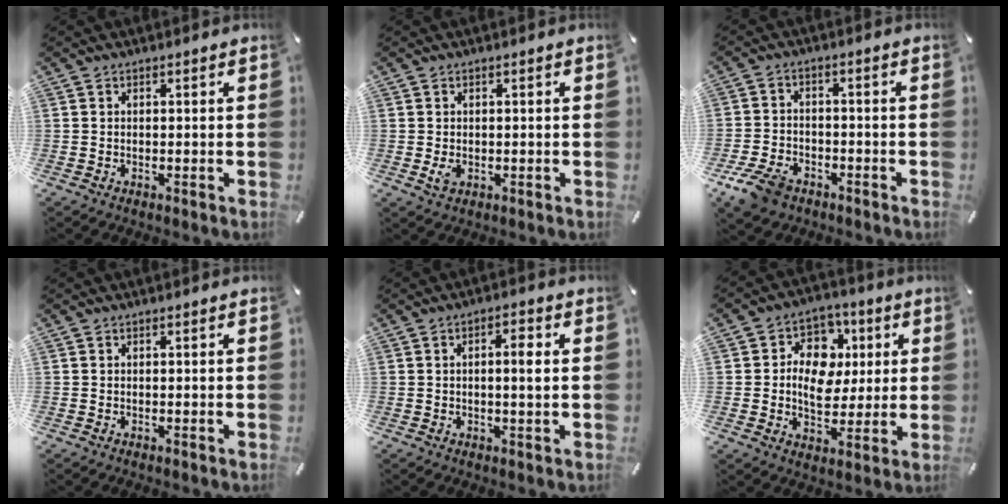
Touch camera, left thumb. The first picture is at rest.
{"total": 2.0, "force": [-0.3, 1.5, 1.4], "torque": [-0.031, -0.001, -0.005]}
{"total": 7.5, "force": [-4.6, 4.8, 3.5], "torque": [-0.078, 0.022, -0.088]}
{"total": 0.0}
{"total": 3.9, "force": [0.6, 0.9, 3.8], "torque": [-0.065, 0.004, 0.004]}
{"total": 11.7, "force": [0.9, 9.6, 6.6], "torque": [-0.093, 0.008, 0.020]}